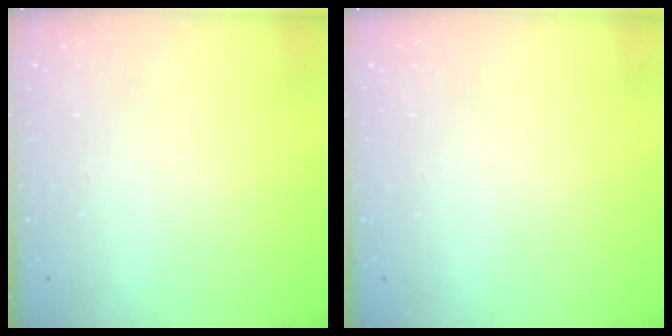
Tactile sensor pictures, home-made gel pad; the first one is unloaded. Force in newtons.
{"total": 0.0}